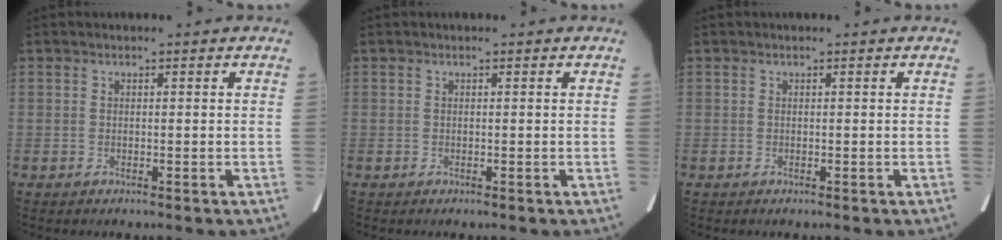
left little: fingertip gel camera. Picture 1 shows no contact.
{"total": 0.0}
{"total": 0.0}